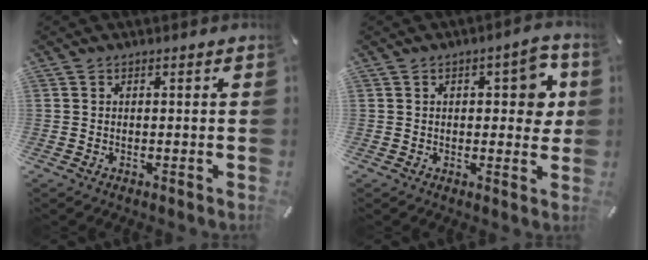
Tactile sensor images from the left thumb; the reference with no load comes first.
{"total": 8.0, "force": [1.7, 3.9, 6.8], "torque": [-0.073, -0.007, 0.018]}